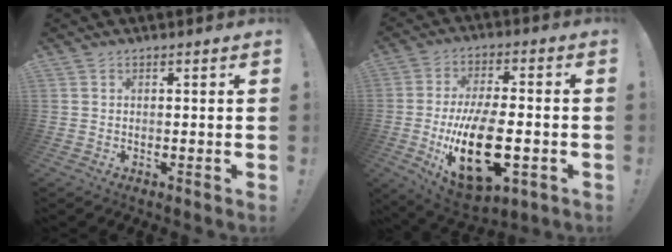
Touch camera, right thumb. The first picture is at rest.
{"total": 22.3, "force": [-5.0, 10.8, 18.8], "torque": [-0.327, 0.005, -0.070]}